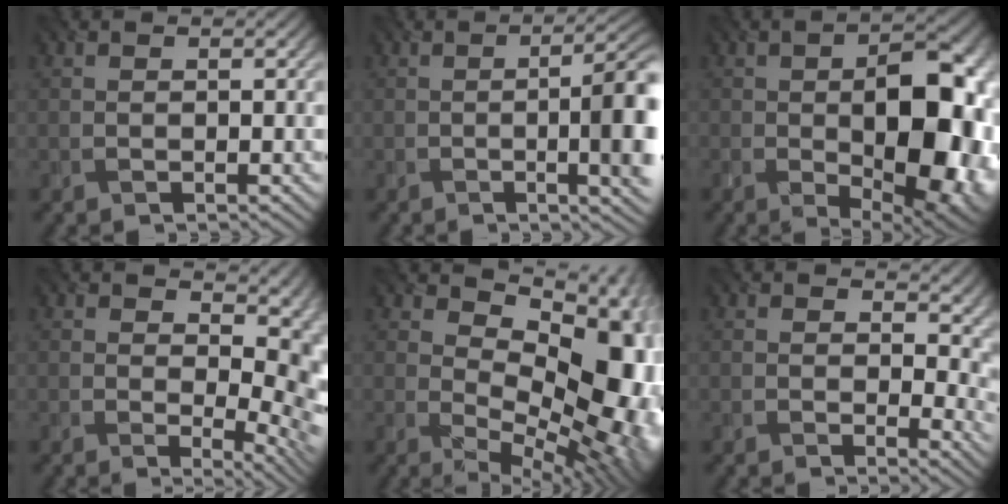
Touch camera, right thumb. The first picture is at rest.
{"total": 11.8, "force": [-1.1, 3.8, 11.2], "torque": [-0.117, 0.005, -0.021]}
{"total": 14.4, "force": [-1.2, 7.6, 12.1], "torque": [-0.144, -0.015, -0.007]}
{"total": 9.0, "force": [3.4, 3.8, 7.5], "torque": [-0.091, -0.007, 0.057]}
{"total": 16.5, "force": [2.7, 9.7, 13.1], "torque": [-0.136, -0.006, 0.058]}
{"total": 9.0, "force": [2.8, 5.3, 6.7], "torque": [-0.070, -0.014, 0.063]}